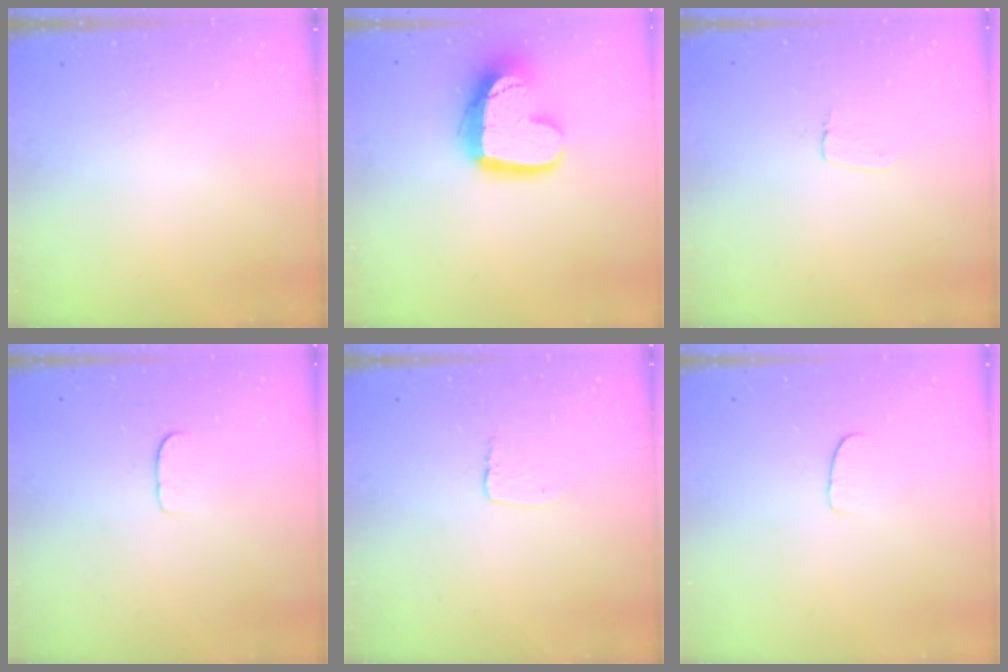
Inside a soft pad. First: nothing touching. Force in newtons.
{"total": 19.0, "press": 18.9, "slide": 1.6}
{"total": 3.8, "press": 3.8, "slide": 0.2}
{"total": 4.5, "press": 4.5, "slide": 0.3}
{"total": 3.6, "press": 3.6, "slide": 0.3}
{"total": 3.7, "press": 3.7, "slide": 0.3}